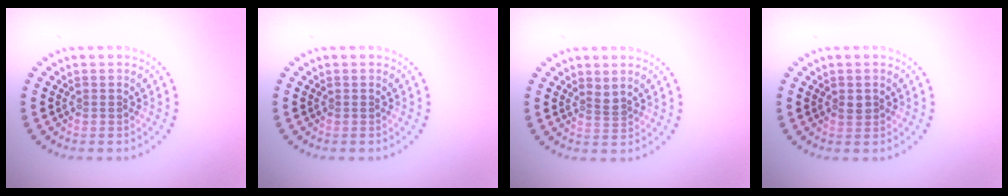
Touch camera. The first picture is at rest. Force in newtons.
{"total": 0.0}
{"total": 0.8, "press": 0.5, "slide": 0.6}
{"total": 0.9, "press": 0.9, "slide": 0.0}